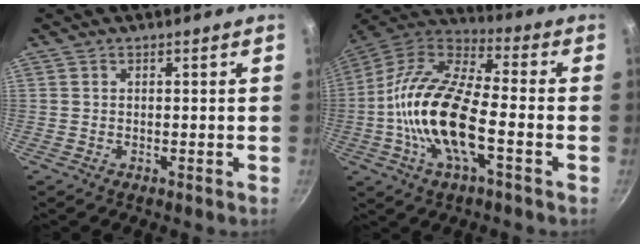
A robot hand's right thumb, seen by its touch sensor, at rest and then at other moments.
{"total": 19.1, "force": [-3.9, 7.7, 17.0], "torque": [-0.326, 0.037, -0.094]}